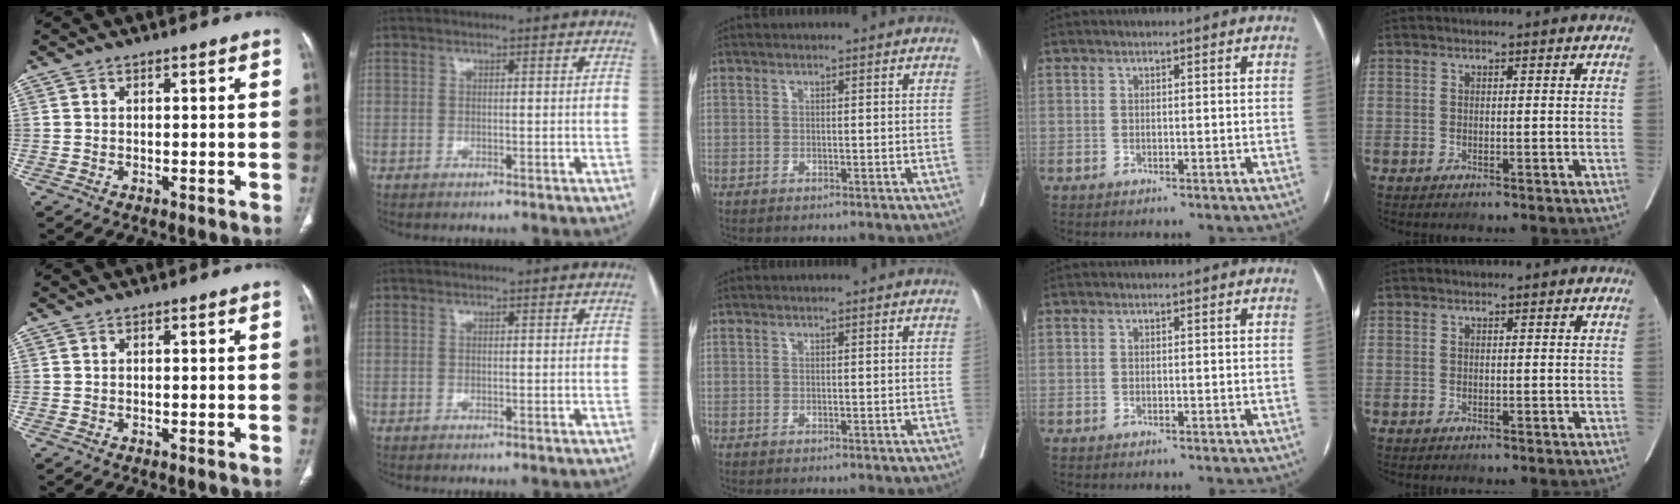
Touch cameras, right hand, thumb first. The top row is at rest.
{}